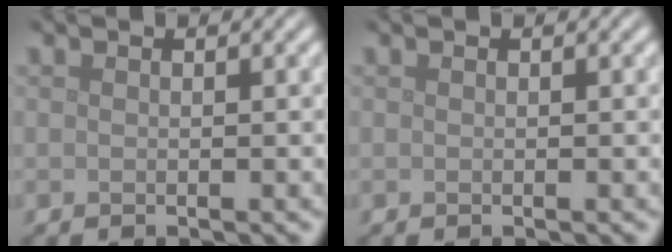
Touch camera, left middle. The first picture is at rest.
{"total": 0.0}